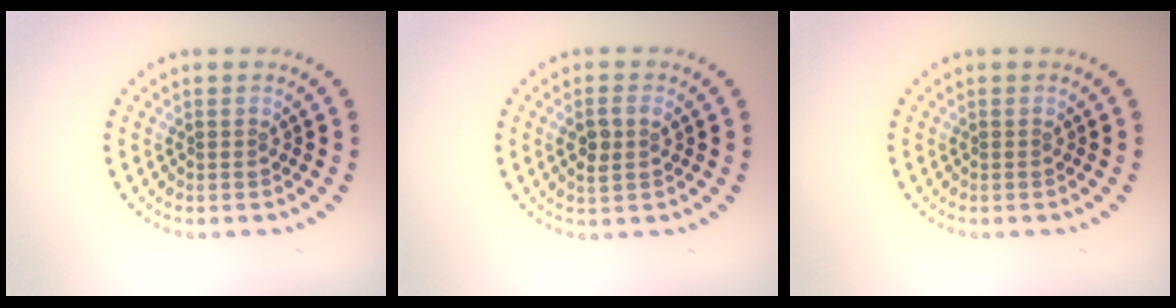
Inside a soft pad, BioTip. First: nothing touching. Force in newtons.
{"total": 2.0, "press": 1.9, "slide": 0.4}
{"total": 0.0}